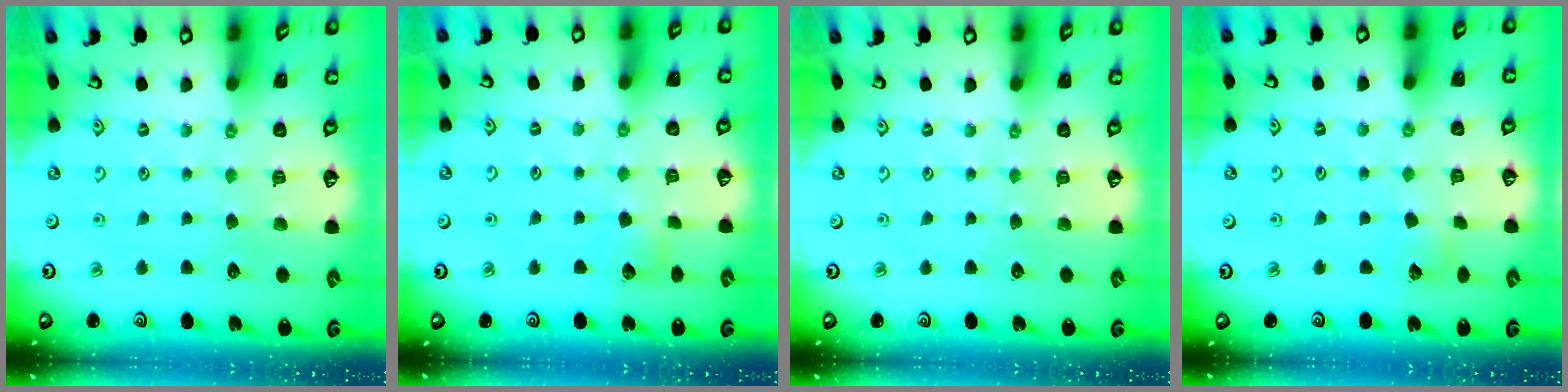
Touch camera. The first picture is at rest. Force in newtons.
{"total": 5.1, "press": 5.1, "slide": 0.6}
{"total": 0.0}
{"total": 2.5, "press": 2.5, "slide": 0.3}